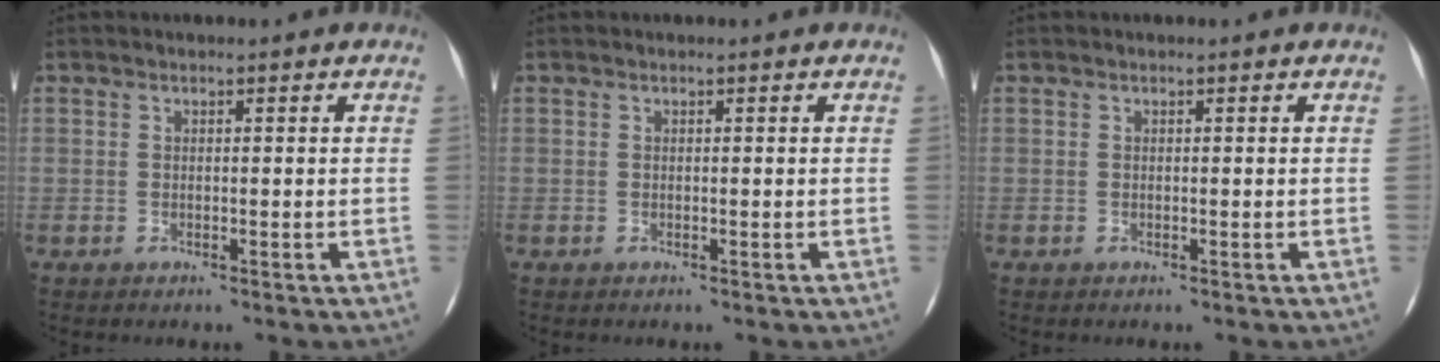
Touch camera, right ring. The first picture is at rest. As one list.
[{"total": 0.0}, {"total": 0.0}]